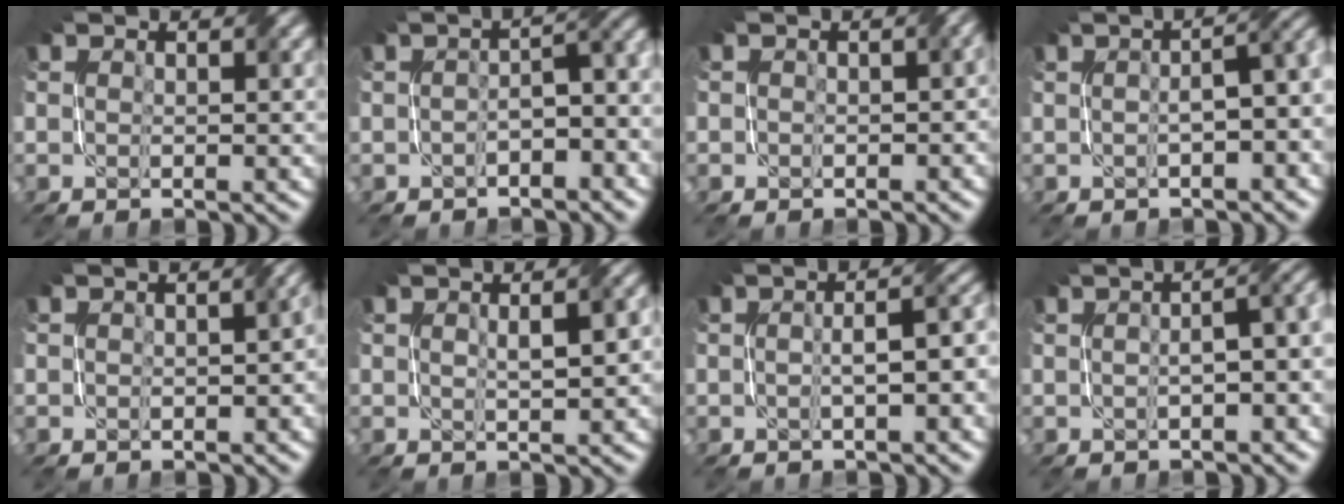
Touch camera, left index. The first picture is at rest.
{"total": 4.4, "force": [-1.5, 1.8, 3.8], "torque": [-0.048, 0.011, -0.026]}
{"total": 2.2, "force": [0.1, 1.5, 1.5], "torque": [-0.012, -0.004, -0.001]}
{"total": 5.8, "force": [-0.2, 2.4, 5.3], "torque": [-0.049, 0.015, -0.004]}
{"total": 2.7, "force": [-0.1, 1.5, 2.3], "torque": [-0.013, 0.002, 0.002]}
{"total": 3.4, "force": [0.4, 0.9, 3.2], "torque": [-0.047, 0.009, 0.011]}
{"total": 4.8, "force": [-0.8, 1.5, 4.5], "torque": [-0.057, 0.010, -0.007]}
{"total": 5.8, "force": [-0.1, 2.5, 5.3], "torque": [-0.044, 0.017, -0.005]}